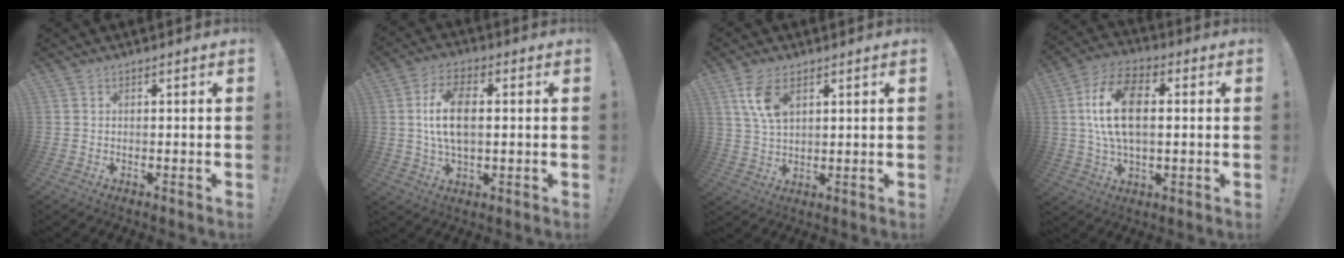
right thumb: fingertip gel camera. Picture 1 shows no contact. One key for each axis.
{"total": 11.7, "fx": 1.1, "fy": 6.4, "fz": 9.6, "tx": -0.176, "ty": -0.001, "tz": 0.017}
{"total": 8.3, "fx": 3.8, "fy": 4.2, "fz": 6.0, "tx": -0.116, "ty": -0.011, "tz": 0.071}
{"total": 16.0, "fx": 1.9, "fy": 9.4, "fz": 12.8, "tx": -0.235, "ty": 0.007, "tz": 0.033}